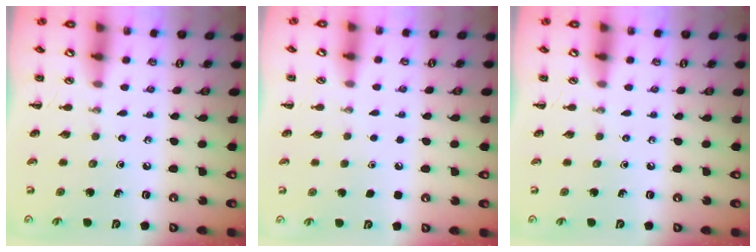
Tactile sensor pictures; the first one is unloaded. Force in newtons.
{"total": 1.7, "press": 1.6, "slide": 0.1}
{"total": 0.0}